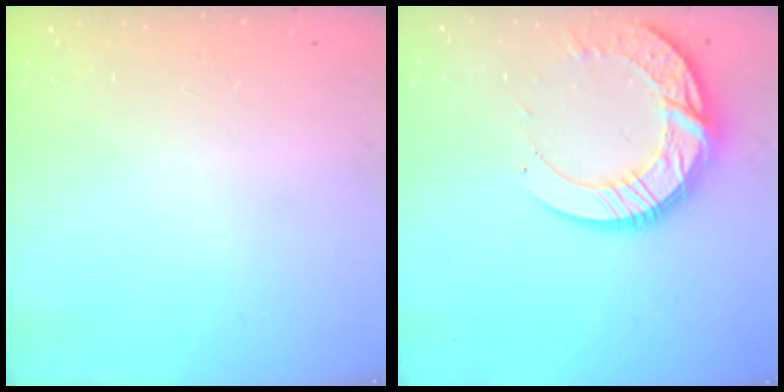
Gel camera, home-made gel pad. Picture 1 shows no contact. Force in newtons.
{"total": 17.2, "press": 17.1, "slide": 1.6}